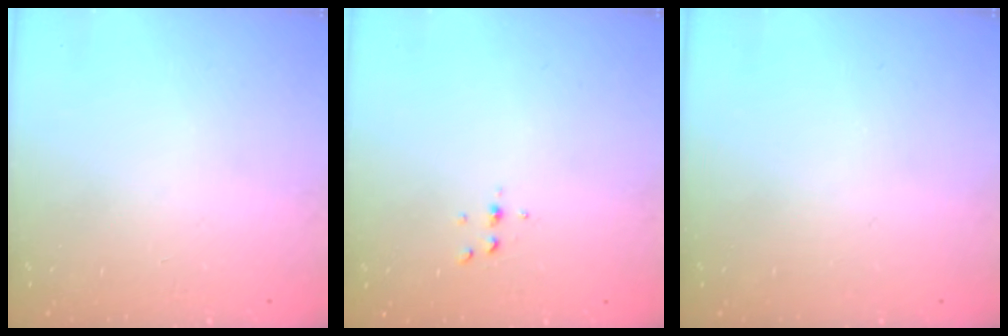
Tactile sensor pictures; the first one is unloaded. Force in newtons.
{"total": 2.6, "press": 2.6, "slide": 0.3}
{"total": 0.0}